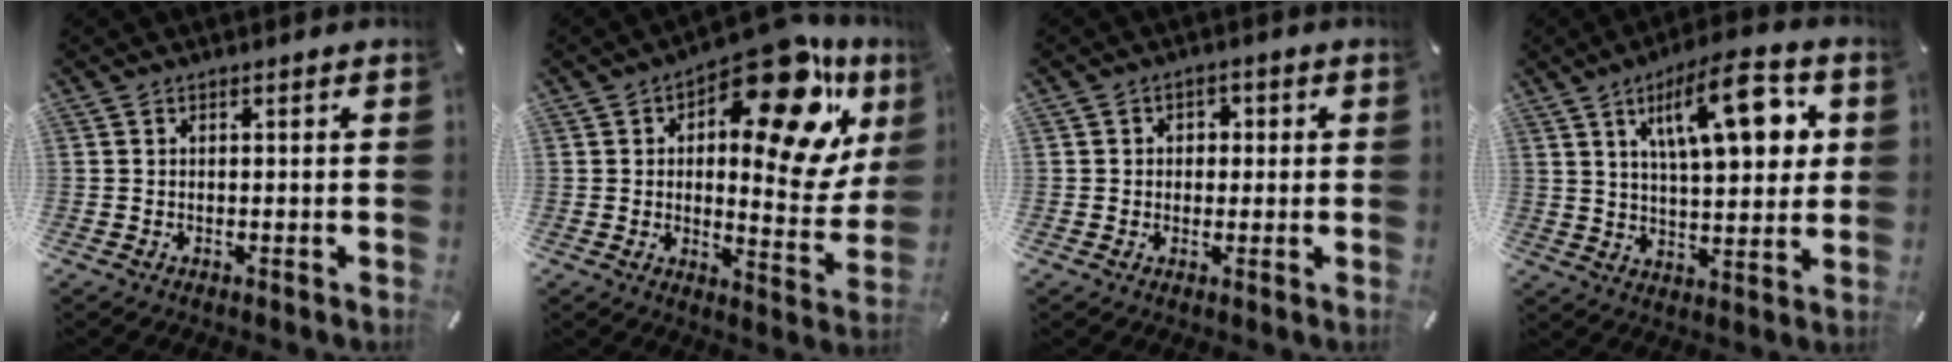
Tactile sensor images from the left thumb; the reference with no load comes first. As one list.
[{"total": 22.2, "force": [11.5, 9.3, 16.6], "torque": [-0.206, -0.089, 0.181]}, {"total": 2.7, "force": [-0.4, 2.5, 0.8], "torque": [-0.011, 0.006, -0.014]}, {"total": 17.2, "force": [7.3, 6.2, 14.3], "torque": [-0.225, -0.016, 0.110]}]